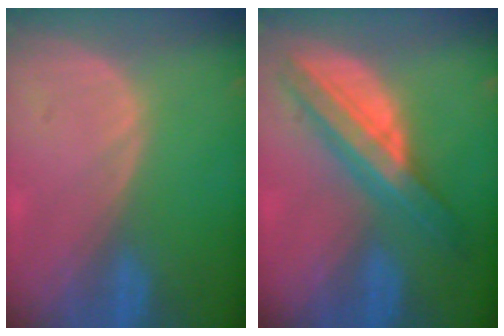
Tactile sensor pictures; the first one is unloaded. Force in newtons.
{"total": 8.6, "press": 8.5, "slide": 0.4}